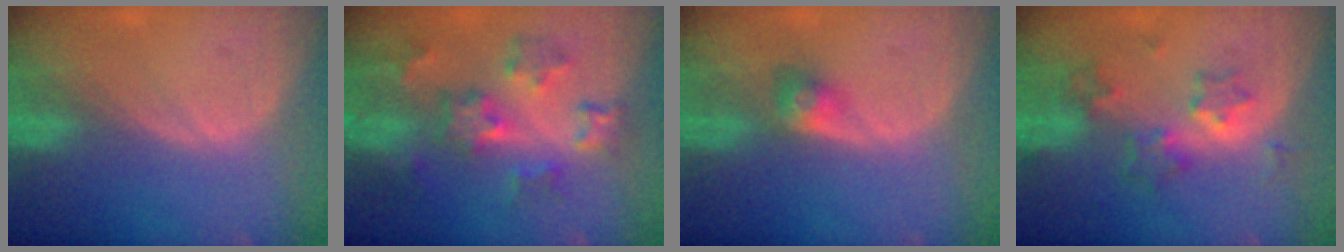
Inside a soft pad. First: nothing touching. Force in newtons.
{"total": 8.3, "press": 7.8, "slide": 2.9}
{"total": 3.0, "press": 2.6, "slide": 1.5}
{"total": 6.1, "press": 5.8, "slide": 1.8}